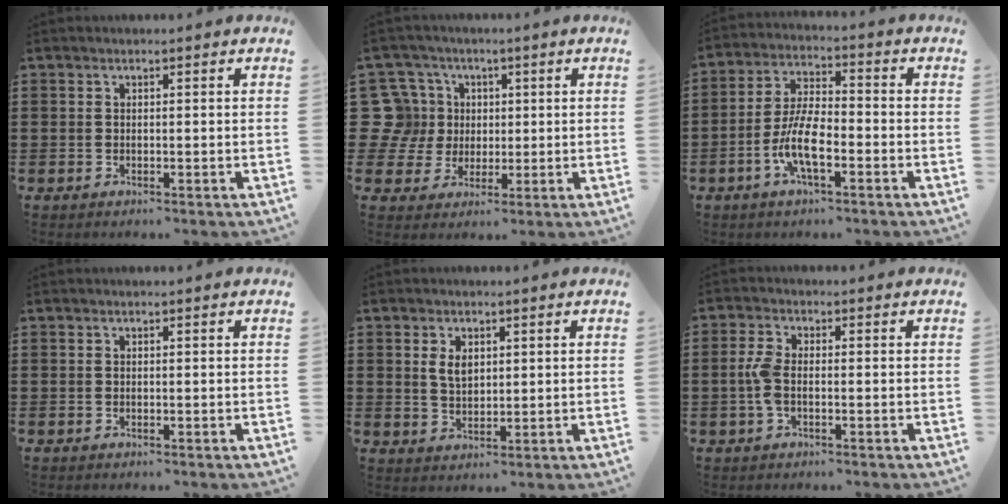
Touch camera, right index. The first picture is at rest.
{"total": 10.2, "force": [1.5, 9.5, 3.3], "torque": [-0.130, 0.012, 0.030]}
{"total": 8.0, "force": [-3.0, 2.7, 6.9], "torque": [-0.154, -0.008, -0.061]}
{"total": 0.0}
{"total": 3.2, "force": [1.1, 1.7, 2.4], "torque": [-0.044, 0.001, 0.019]}
{"total": 3.8, "force": [-0.7, 1.6, 3.4], "torque": [-0.091, -0.006, -0.022]}